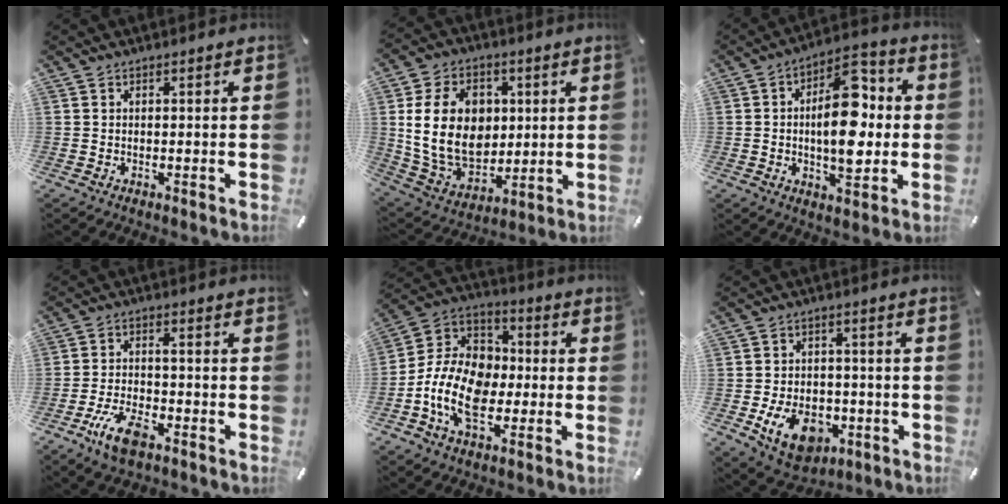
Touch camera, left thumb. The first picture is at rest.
{"total": 17.8, "force": [2.2, 13.8, 11.0], "torque": [-0.223, -0.002, 0.042]}
{"total": 17.0, "force": [0.3, 8.8, 14.5], "torque": [-0.228, -0.003, 0.001]}
{"total": 8.0, "force": [-4.6, 3.4, 5.6], "torque": [-0.124, 0.011, -0.086]}
{"total": 14.5, "force": [-4.3, 10.4, 9.1], "torque": [-0.211, 0.020, -0.081]}
{"total": 12.1, "force": [-4.3, 8.5, 7.4], "torque": [-0.127, 0.017, -0.074]}